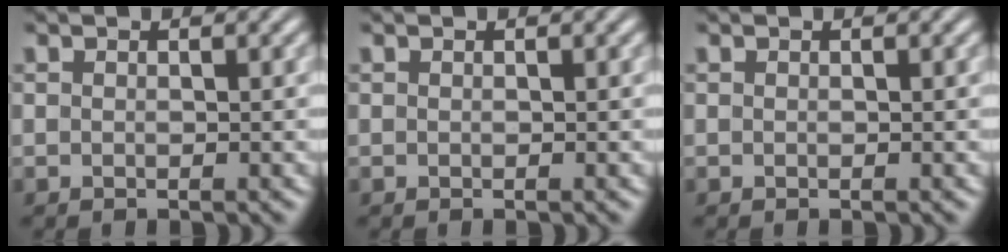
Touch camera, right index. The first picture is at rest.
{"total": 0.0}
{"total": 0.0}